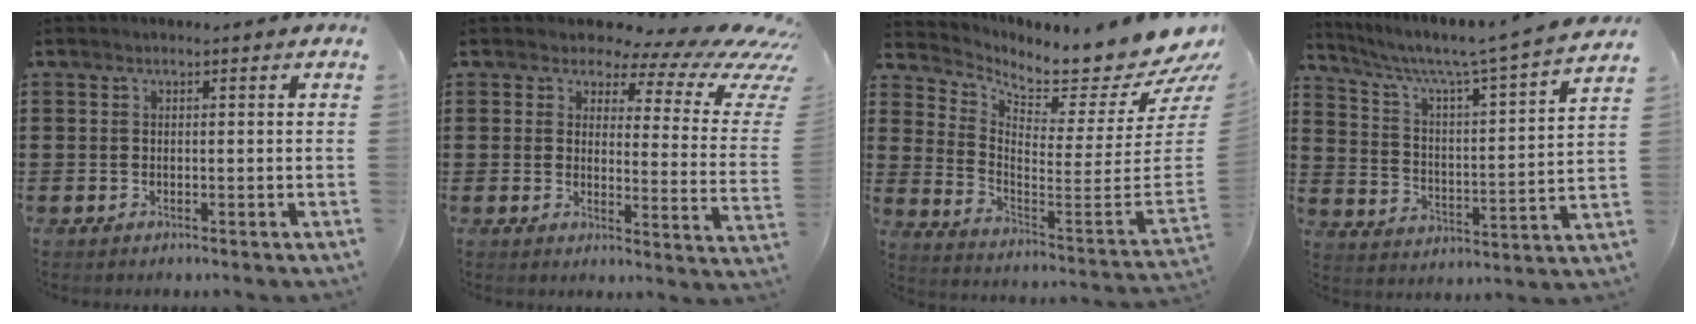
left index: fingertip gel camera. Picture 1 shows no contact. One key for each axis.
{"total": 5.9, "fx": 4.2, "fy": 2.3, "fz": 3.5, "tx": -0.065, "ty": -0.032, "tz": 0.066}
{"total": 6.0, "fx": 5.3, "fy": 0.7, "fz": 2.6, "tx": -0.058, "ty": -0.075, "tz": 0.079}
{"total": 5.1, "fx": 4.3, "fy": -0.3, "fz": 2.7, "tx": -0.076, "ty": -0.046, "tz": 0.061}